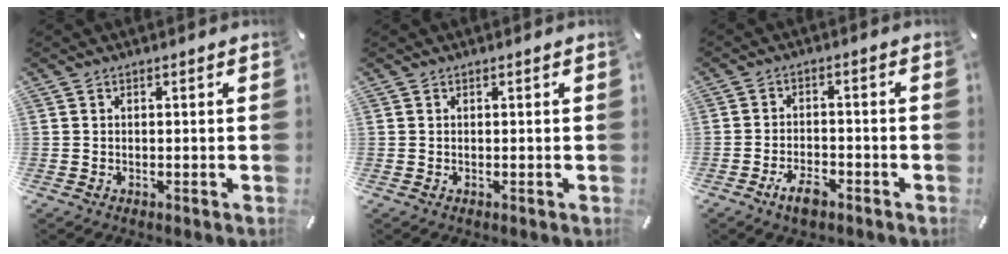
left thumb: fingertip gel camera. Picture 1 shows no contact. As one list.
[{"total": 0.0}, {"total": 5.5, "force": [-3.6, 2.4, 3.4], "torque": [-0.071, 0.016, -0.068]}]